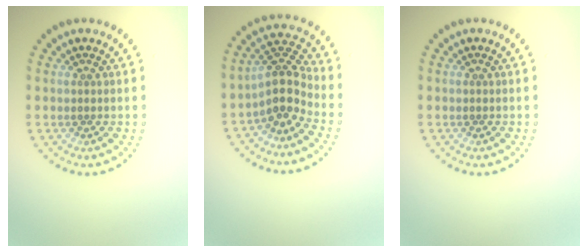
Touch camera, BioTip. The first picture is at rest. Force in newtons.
{"total": 3.7, "press": 2.8, "slide": 2.4}
{"total": 0.0}